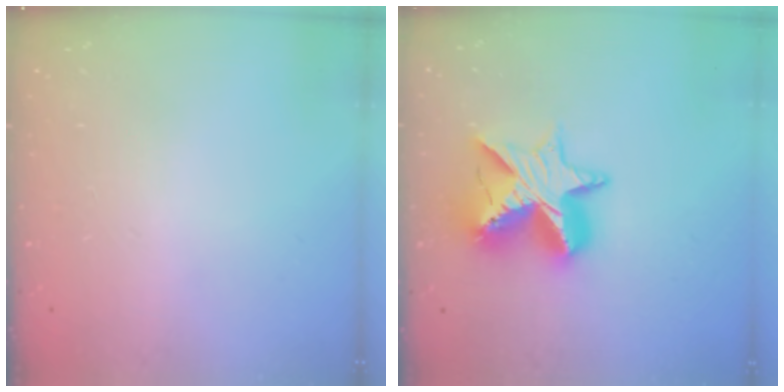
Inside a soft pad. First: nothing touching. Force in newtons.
{"total": 14.1, "press": 14.0, "slide": 1.3}